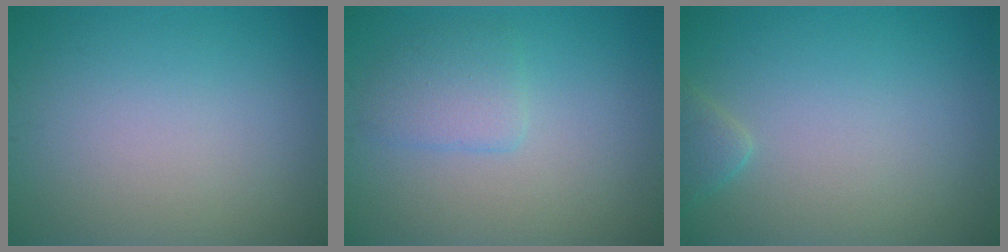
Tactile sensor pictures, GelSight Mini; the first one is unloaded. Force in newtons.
{"total": 2.4, "press": 2.4, "slide": 0.2}
{"total": 1.4, "press": 1.4, "slide": 0.1}